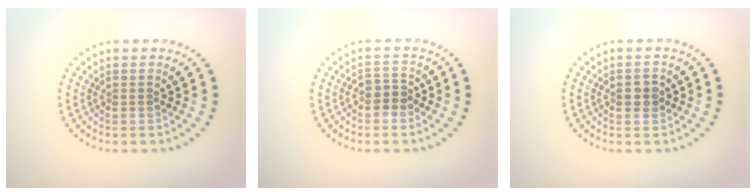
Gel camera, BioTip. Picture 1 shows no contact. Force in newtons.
{"total": 1.7, "press": 1.4, "slide": 1.0}
{"total": 1.4, "press": 1.4, "slide": 0.2}